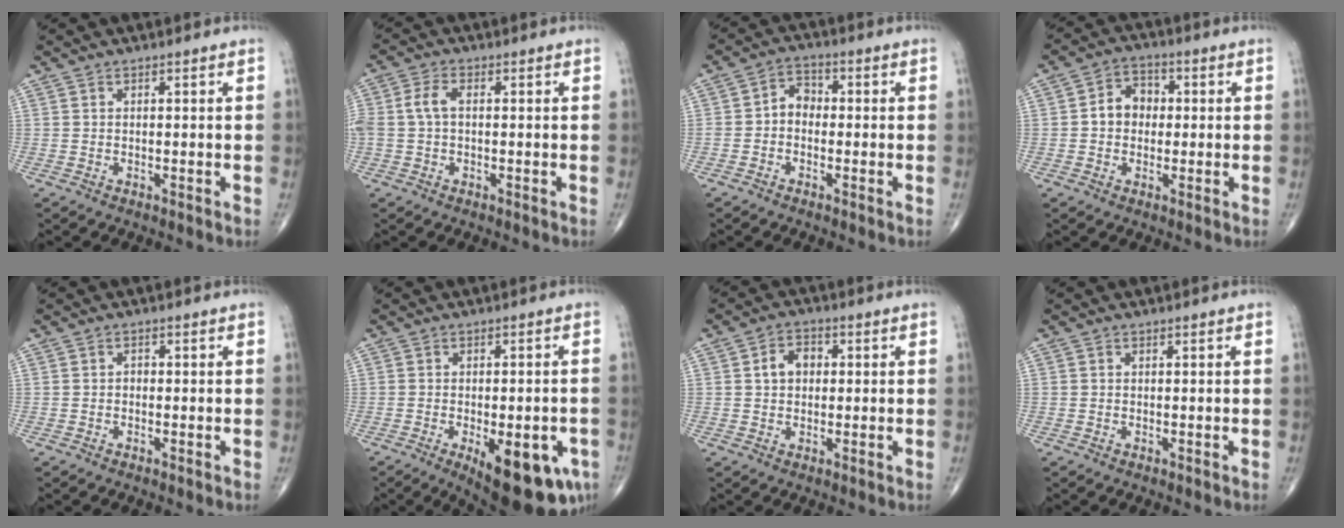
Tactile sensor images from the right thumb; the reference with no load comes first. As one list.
[{"total": 4.4, "force": [0.2, 2.6, 3.5], "torque": [-0.093, 0.016, 0.003]}, {"total": 4.2, "force": [-0.8, 3.2, 2.5], "torque": [-0.024, 0.019, -0.027]}, {"total": 6.1, "force": [0.1, 4.9, 3.5], "torque": [-0.035, 0.018, -0.009]}, {"total": 0.8, "force": [-0.3, 0.6, 0.4], "torque": [0.000, 0.002, -0.009]}, {"total": 15.7, "force": [-6.4, 6.2, 12.9], "torque": [-0.126, 0.002, -0.070]}, {"total": 4.8, "force": [0.7, 3.7, 3.1], "torque": [-0.040, 0.013, 0.006]}, {"total": 0.0}]